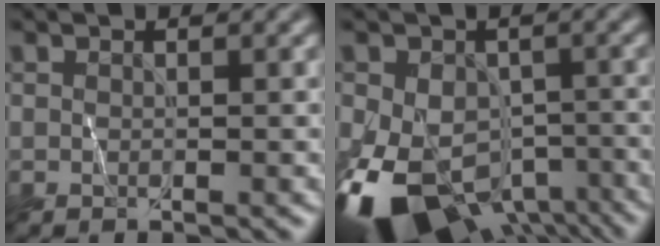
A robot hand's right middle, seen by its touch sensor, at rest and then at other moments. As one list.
[{"total": 13.8, "force": [-7.0, 8.5, 8.4], "torque": [-0.160, -0.039, -0.098]}]